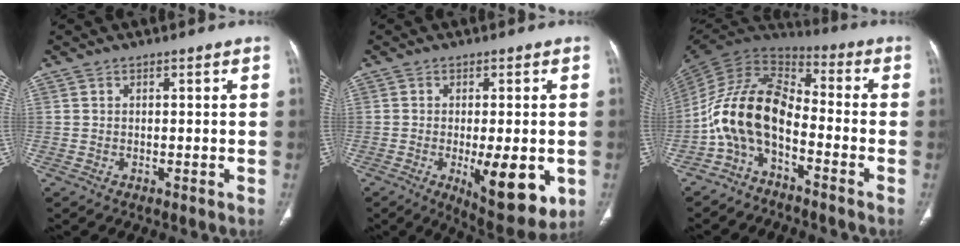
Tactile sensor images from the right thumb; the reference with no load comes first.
{"total": 12.3, "force": [-3.1, 4.2, 11.1], "torque": [-0.145, -0.023, -0.035]}
{"total": 13.0, "force": [-5.0, 6.9, 9.8], "torque": [-0.185, 0.075, -0.108]}